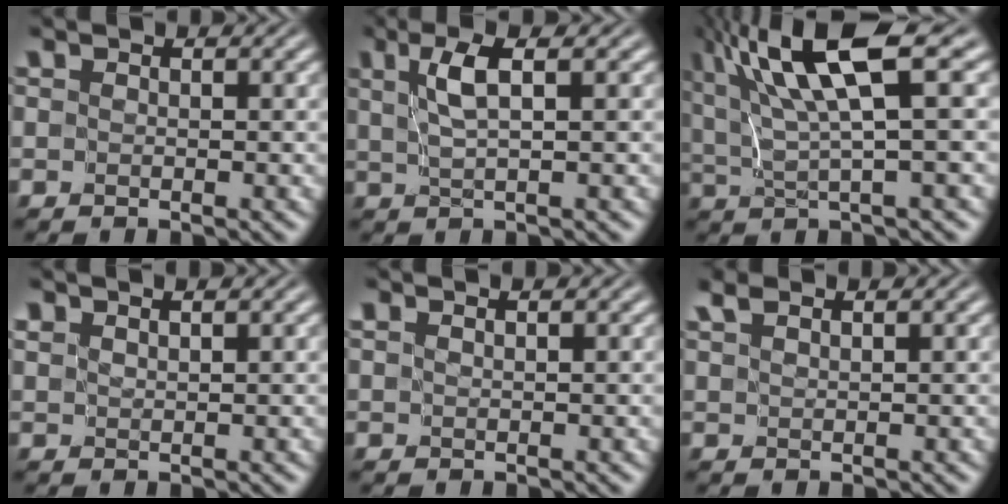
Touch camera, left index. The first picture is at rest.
{"total": 3.3, "force": [1.4, 0.5, 2.9], "torque": [-0.057, 0.004, 0.028]}
{"total": 9.9, "force": [4.4, 1.7, 8.7], "torque": [-0.158, 0.017, 0.085]}
{"total": 2.0, "force": [1.7, 0.4, 0.9], "torque": [-0.003, 0.006, 0.019]}
{"total": 1.2, "force": [1.1, 0.2, 0.6], "torque": [-0.006, -0.002, 0.015]}
{"total": 1.8, "force": [1.6, 0.1, 0.8], "torque": [-0.015, 0.006, 0.031]}